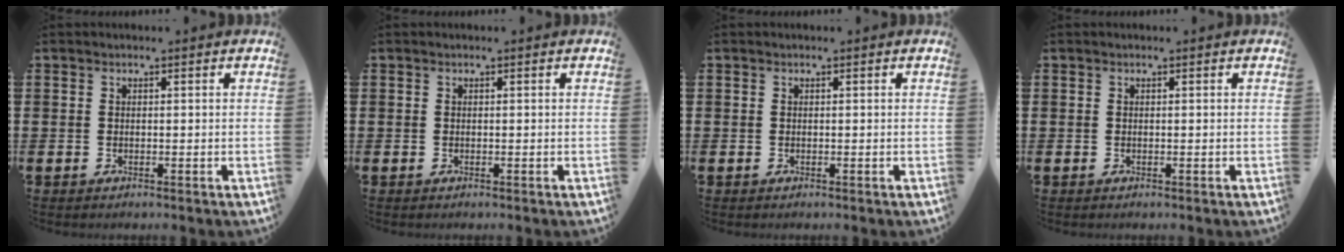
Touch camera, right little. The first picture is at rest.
{"total": 0.0}
{"total": 0.0}
{"total": 0.0}